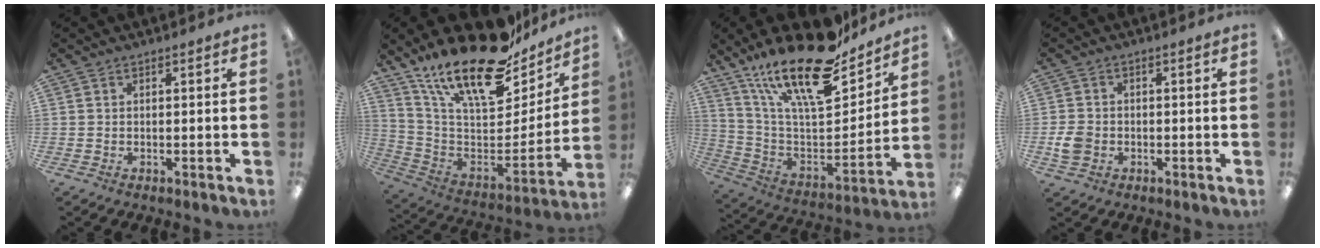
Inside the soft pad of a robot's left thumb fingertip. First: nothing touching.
{"total": 23.3, "force": [17.7, 8.3, 12.6], "torque": [-0.193, -0.128, 0.299]}
{"total": 25.1, "force": [17.8, 8.5, 15.5], "torque": [-0.274, -0.112, 0.306]}
{"total": 4.6, "force": [-1.3, 3.7, 2.4], "torque": [-0.051, 0.005, -0.024]}